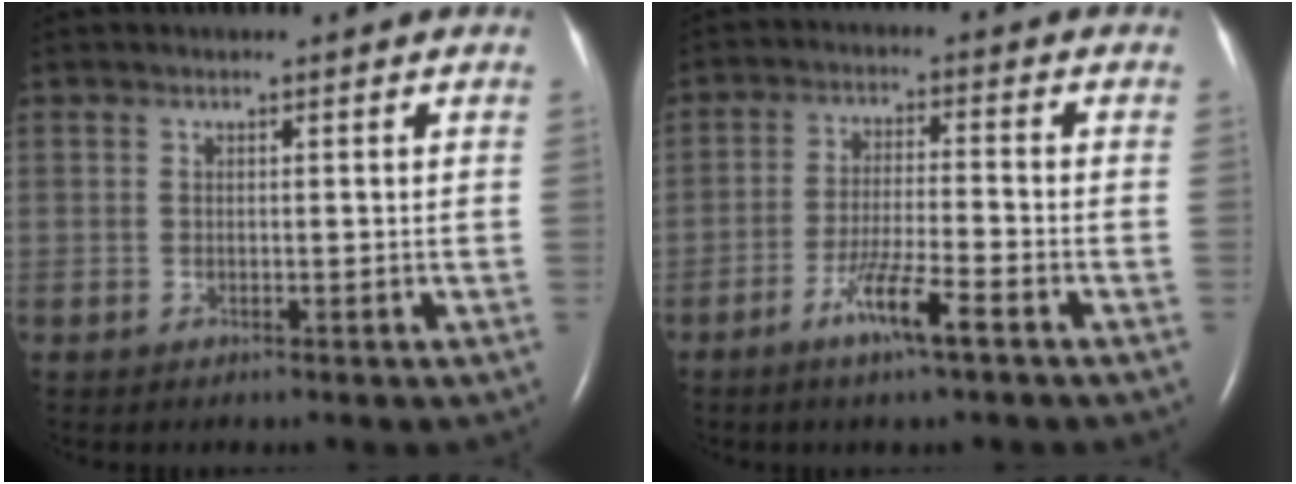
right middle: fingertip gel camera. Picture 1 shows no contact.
{"total": 6.8, "force": [-4.0, -0.1, 5.5], "torque": [-0.108, -0.011, -0.075]}